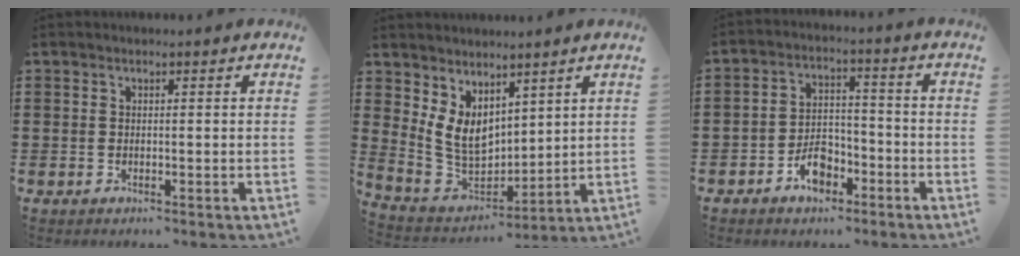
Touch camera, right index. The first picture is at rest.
{"total": 6.9, "force": [3.2, 4.8, 3.7], "torque": [-0.113, -0.019, 0.059]}
{"total": 5.7, "force": [-3.7, 3.2, 2.9], "torque": [-0.046, 0.007, -0.069]}